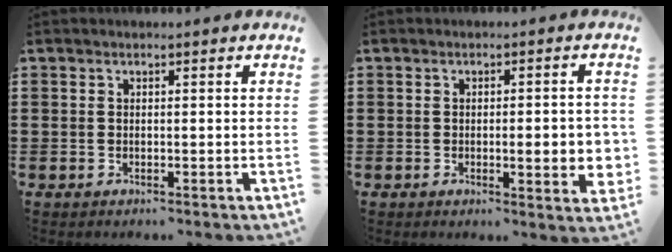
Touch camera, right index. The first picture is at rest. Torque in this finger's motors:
{"motor_torque": [0.78, 0.12, 0.24, 0.06]}